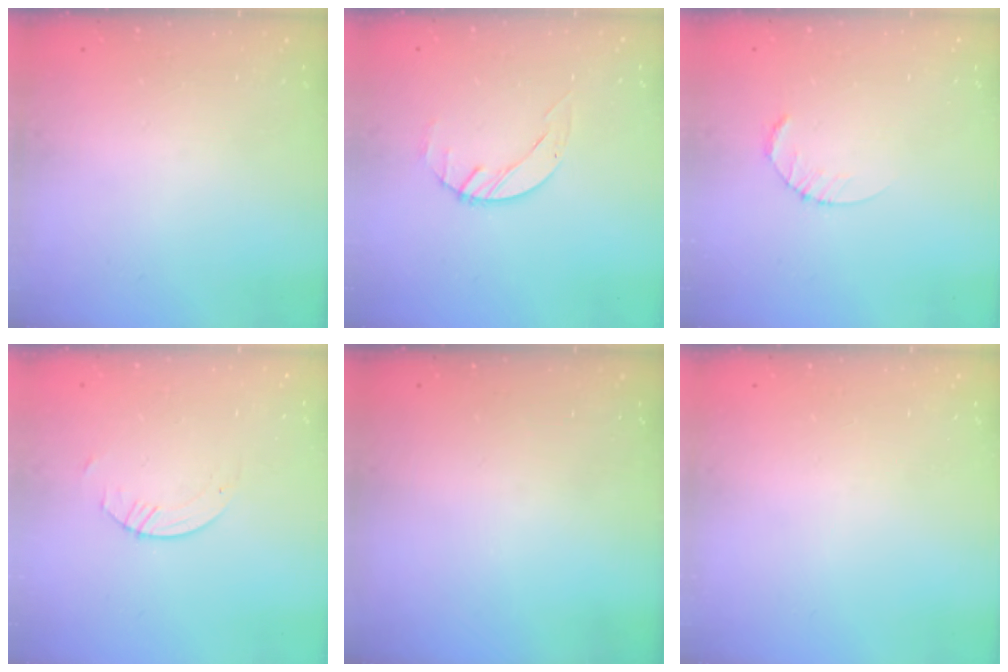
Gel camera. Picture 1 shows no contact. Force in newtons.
{"total": 1.4, "press": 1.4, "slide": 0.2}
{"total": 2.6, "press": 2.6, "slide": 0.4}
{"total": 0.8, "press": 0.8, "slide": 0.2}
{"total": 0.0}
{"total": 0.0}